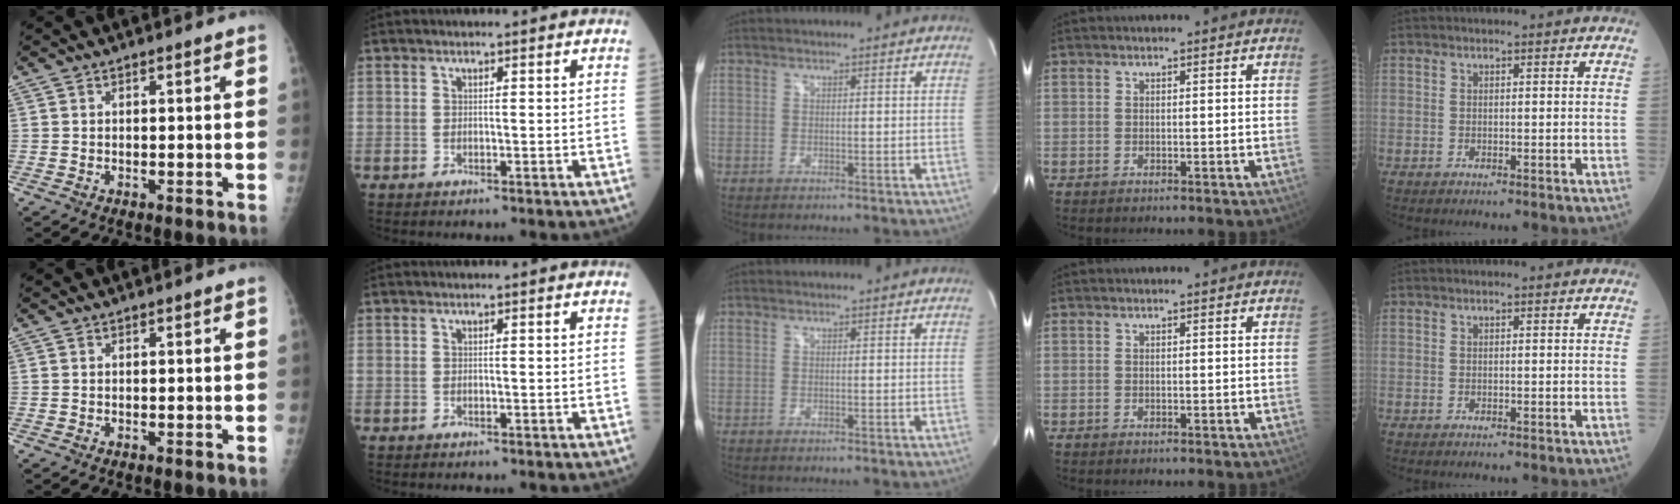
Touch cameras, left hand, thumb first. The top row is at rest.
{}